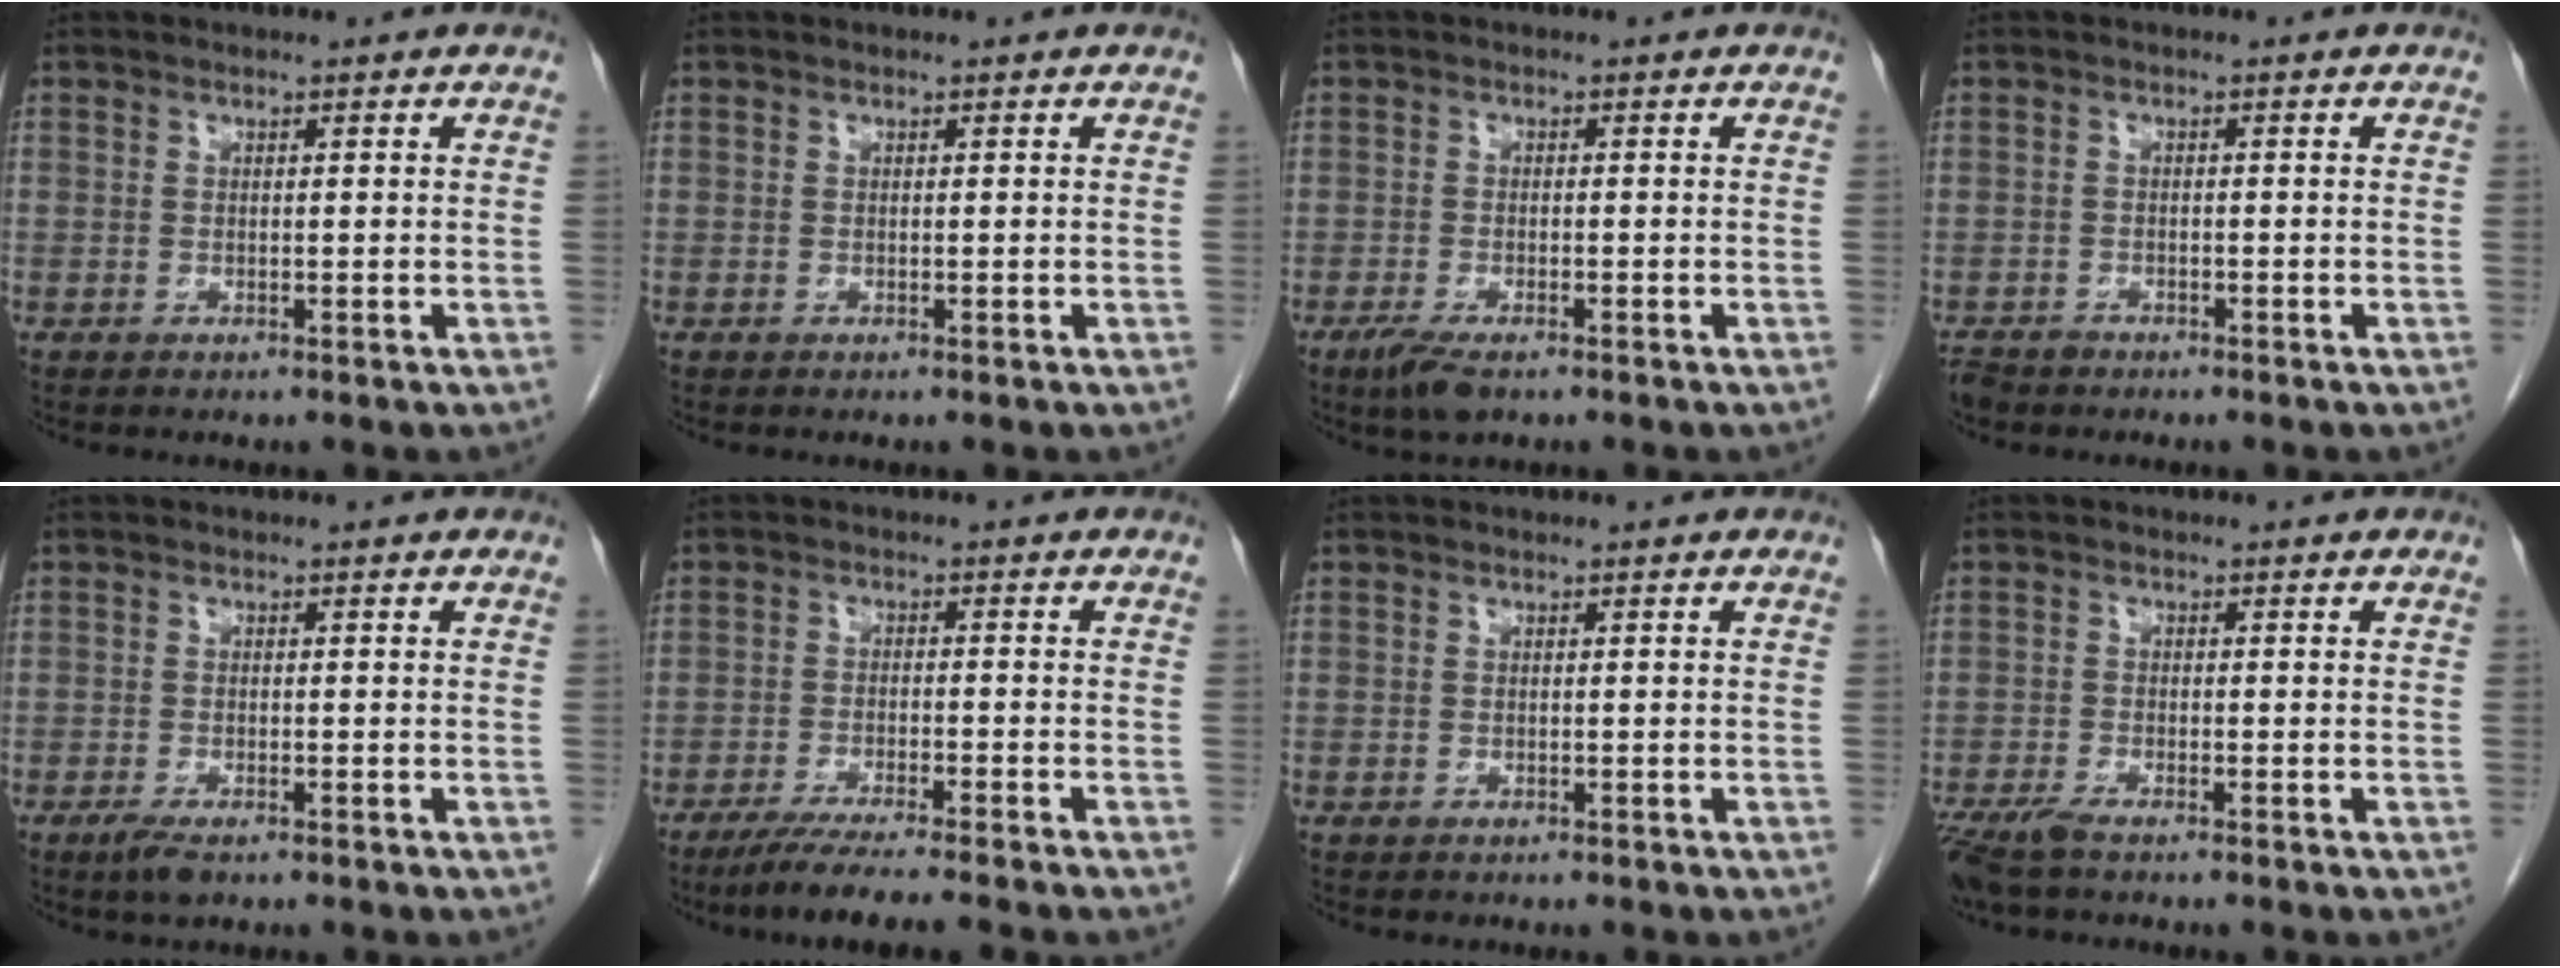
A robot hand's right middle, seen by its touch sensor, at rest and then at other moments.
{"total": 0.0}
{"total": 4.3, "force": [-2.8, 1.2, 3.0], "torque": [-0.062, -0.008, -0.047]}
{"total": 2.7, "force": [-2.4, 1.2, 0.7], "torque": [-0.014, -0.003, -0.040]}
{"total": 2.8, "force": [-1.8, 0.8, 2.0], "torque": [-0.043, -0.005, -0.031]}
{"total": 8.9, "force": [-7.4, -0.8, 4.8], "torque": [-0.062, -0.025, -0.120]}
{"total": 0.0}
{"total": 4.3, "force": [-3.3, 0.8, 2.6], "torque": [-0.053, -0.011, -0.060]}